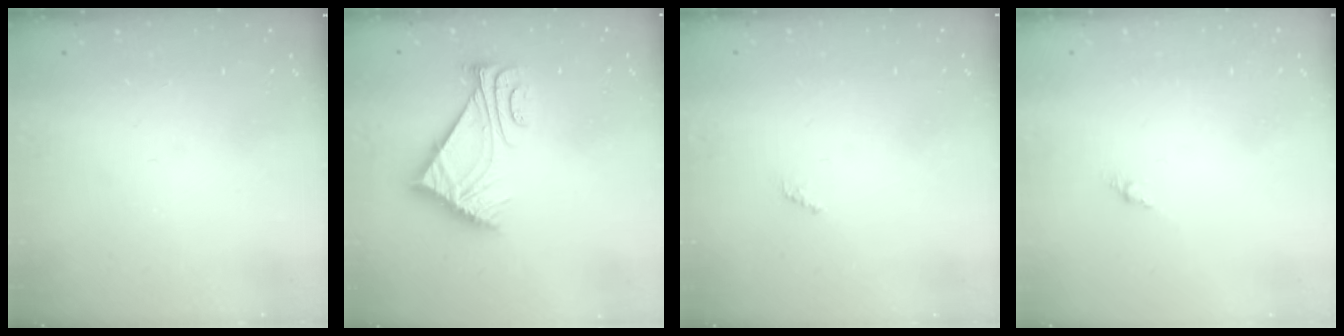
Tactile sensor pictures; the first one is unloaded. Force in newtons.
{"total": 9.8, "press": 9.7, "slide": 0.9}
{"total": 0.7, "press": 0.7, "slide": 0.3}
{"total": 1.5, "press": 1.4, "slide": 0.6}